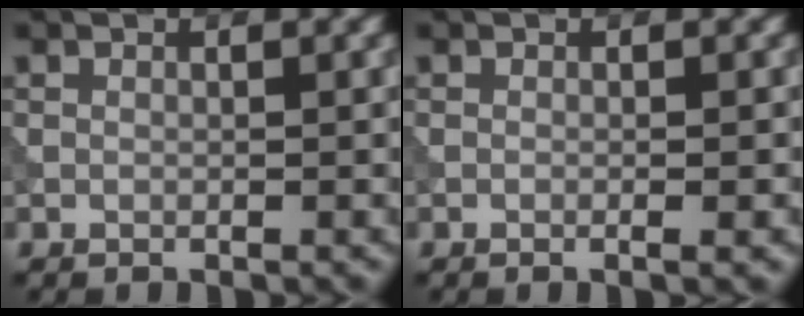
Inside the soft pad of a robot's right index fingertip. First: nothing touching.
{"total": 1.3, "force": [-0.3, 0.3, 1.2], "torque": [-0.015, -0.001, -0.009]}